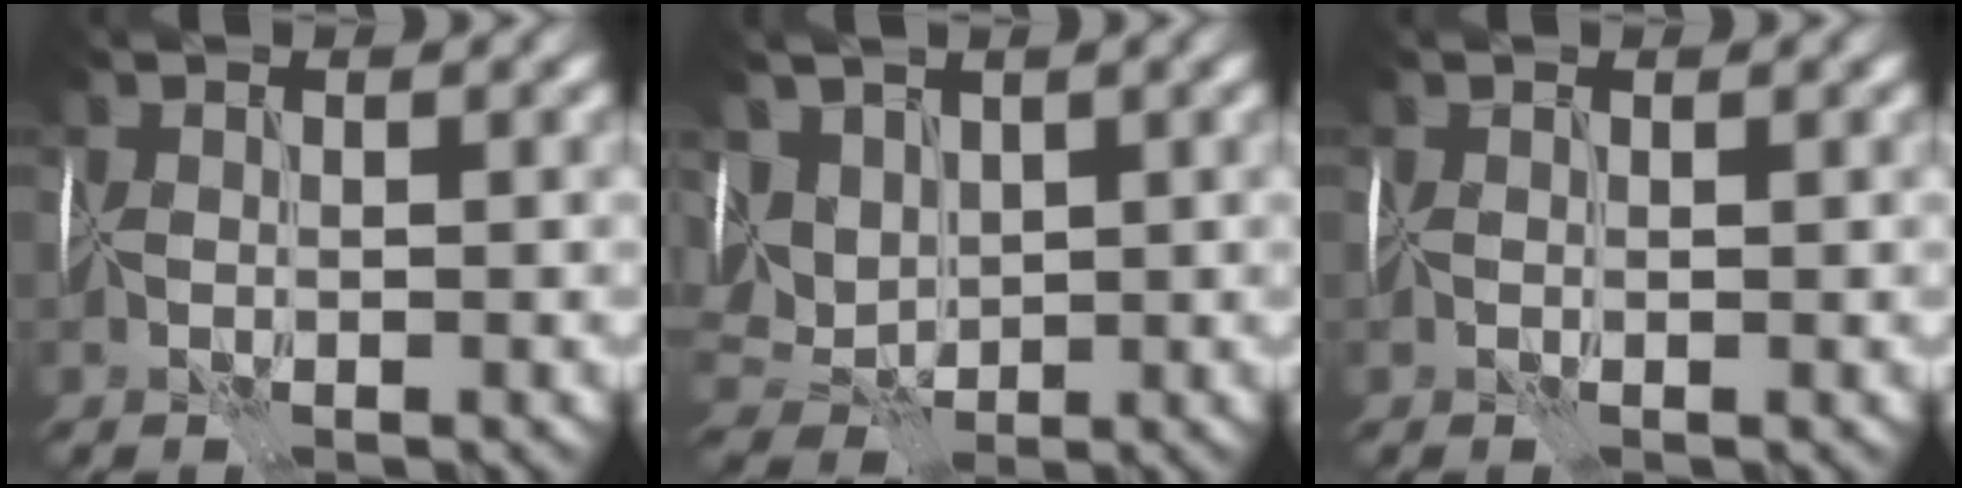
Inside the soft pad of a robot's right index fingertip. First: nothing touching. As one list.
[{"total": 4.1, "force": [1.9, 3.3, 1.7], "torque": [-0.052, 0.009, 0.047]}, {"total": 0.6, "force": [0.4, 0.1, 0.5], "torque": [-0.004, 0.003, 0.004]}]